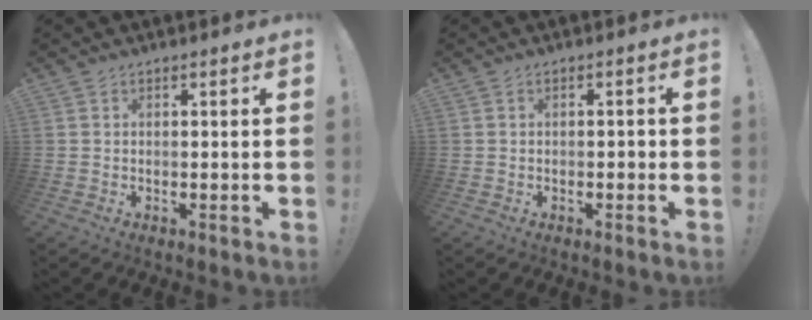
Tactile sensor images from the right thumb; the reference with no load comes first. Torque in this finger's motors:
{"motor_torque": [0.11, 0.16, 0.10, -0.08, 0.00]}